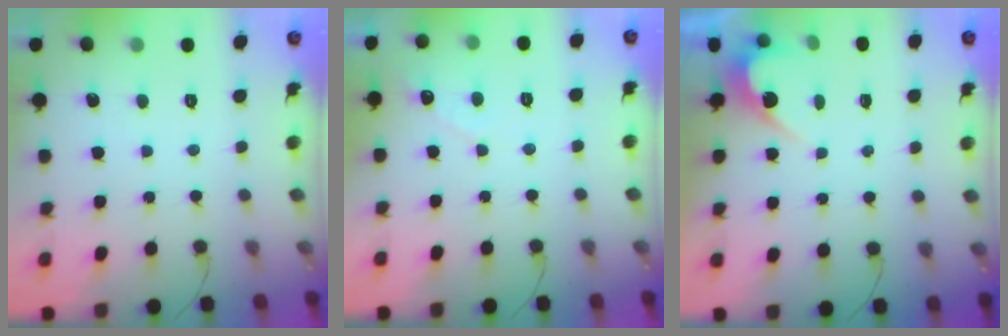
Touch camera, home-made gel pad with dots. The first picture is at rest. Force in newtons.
{"total": 2.6, "press": 2.6, "slide": 0.1}
{"total": 3.3, "press": 3.3, "slide": 0.1}